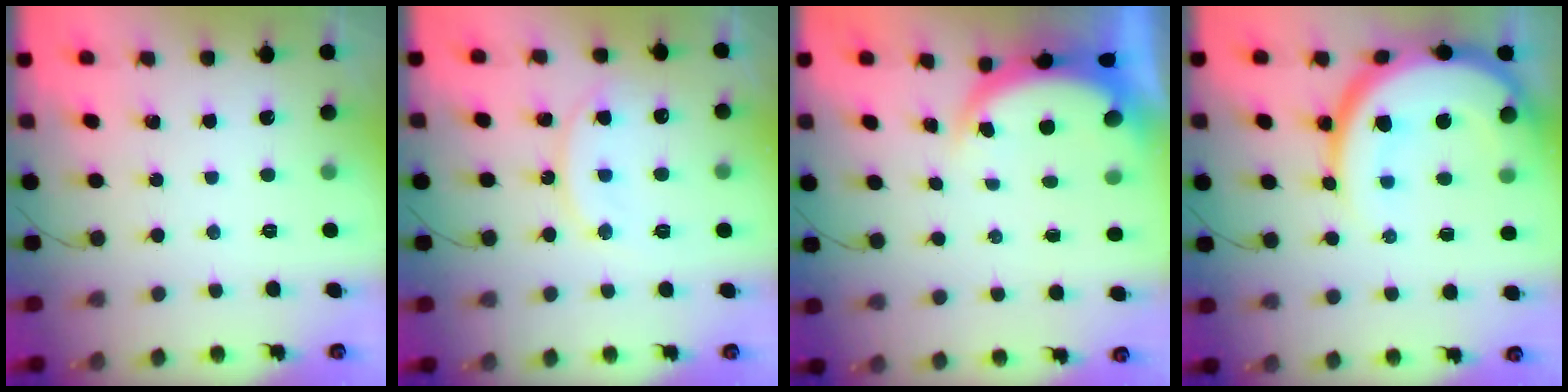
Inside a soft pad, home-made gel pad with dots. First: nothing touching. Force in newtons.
{"total": 10.5, "press": 10.5, "slide": 0.5}
{"total": 4.5, "press": 4.5, "slide": 0.7}
{"total": 18.7, "press": 18.6, "slide": 1.5}